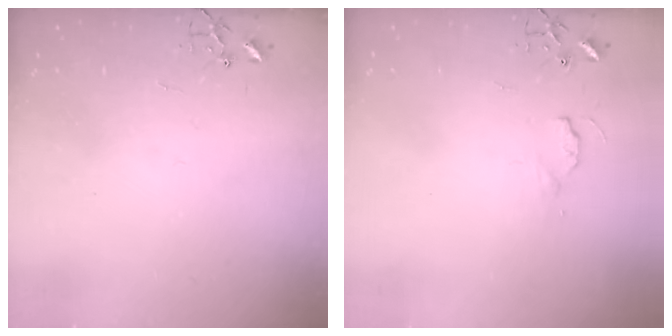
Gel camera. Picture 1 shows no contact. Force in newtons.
{"total": 3.8, "press": 3.7, "slide": 0.5}